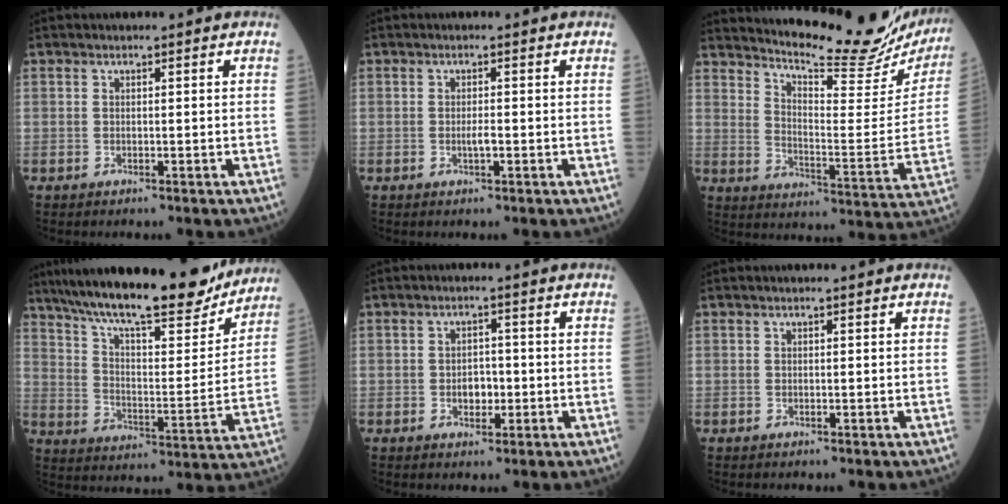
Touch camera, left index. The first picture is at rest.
{"total": 1.3, "force": [-0.3, 0.2, 1.3], "torque": [-0.026, -0.001, -0.005]}
{"total": 23.1, "force": [21.1, 2.9, 8.8], "torque": [-0.138, -0.071, 0.273]}
{"total": 25.6, "force": [21.5, 4.9, 13.0], "torque": [-0.217, 0.001, 0.313]}
{"total": 2.9, "force": [-0.6, 1.9, 2.1], "torque": [-0.031, 0.004, -0.008]}
{"total": 0.0}